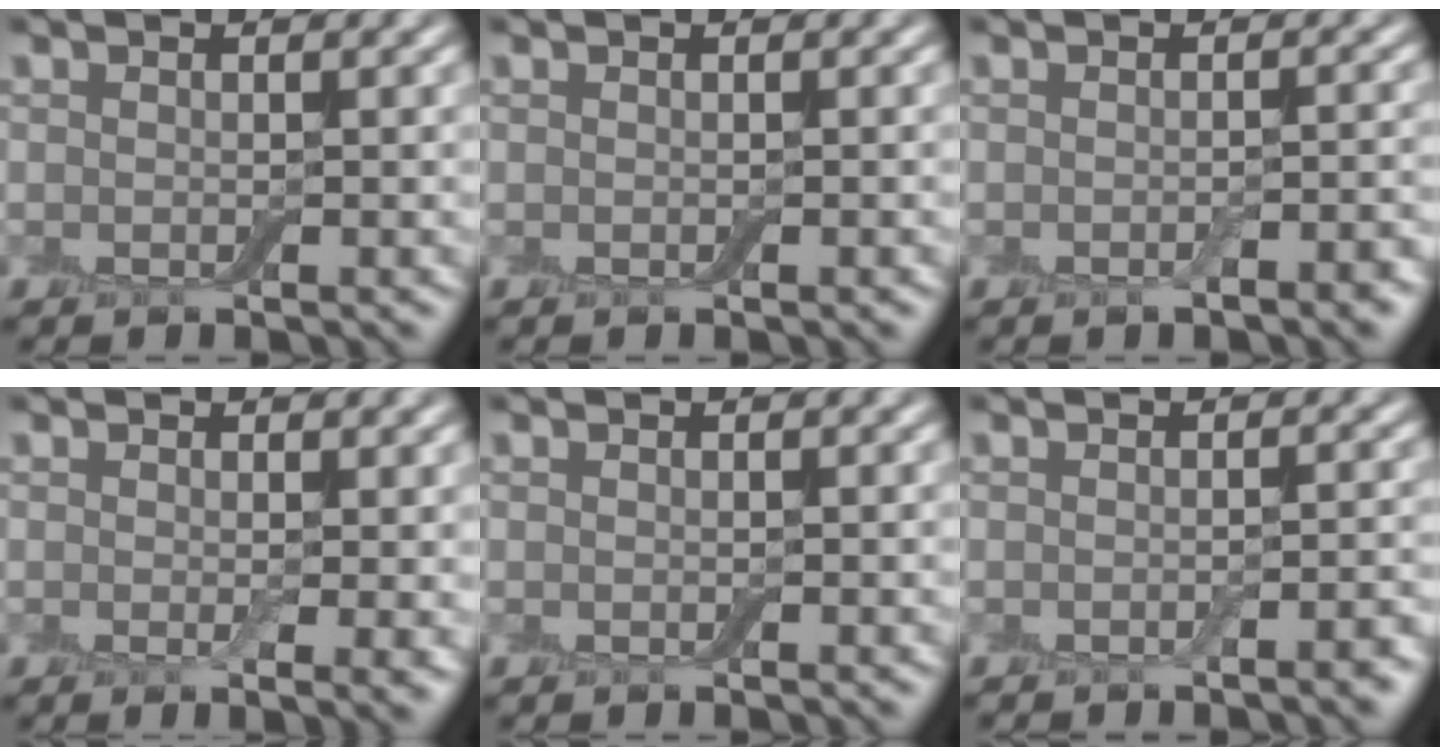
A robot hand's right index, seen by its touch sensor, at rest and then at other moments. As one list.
[{"total": 0.0}, {"total": 1.9, "force": [-0.9, 0.5, 1.6], "torque": [-0.021, -0.003, -0.012]}, {"total": 1.9, "force": [0.3, 0.3, 1.9], "torque": [-0.025, -0.010, 0.006]}, {"total": 0.0}, {"total": 1.7, "force": [-1.1, 0.4, 1.2], "torque": [-0.013, 0.001, -0.019]}]